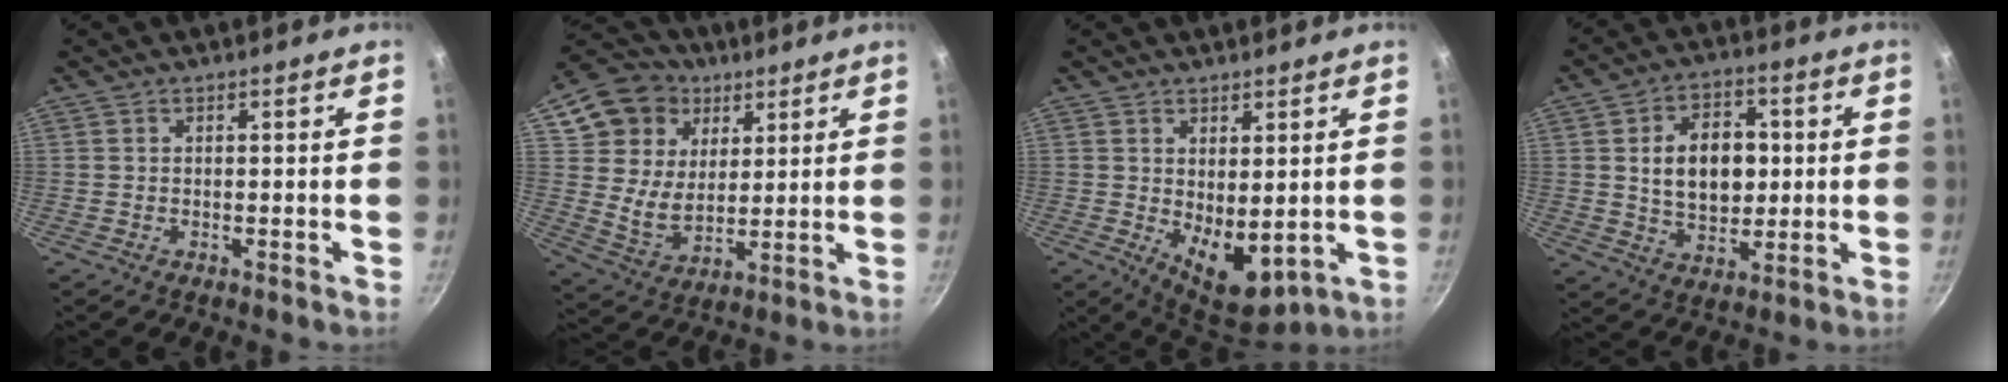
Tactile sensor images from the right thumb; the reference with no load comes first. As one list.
[{"total": 14.7, "force": [6.4, 11.7, 6.3], "torque": [-0.089, -0.004, 0.112]}, {"total": 8.8, "force": [0.5, 4.7, 7.5], "torque": [-0.087, -0.029, 0.024]}, {"total": 13.2, "force": [1.5, 9.1, 9.5], "torque": [-0.114, 0.000, 0.026]}]